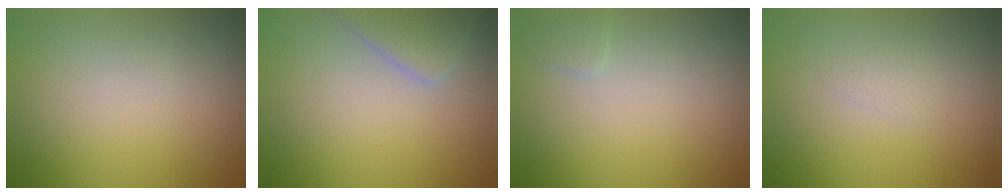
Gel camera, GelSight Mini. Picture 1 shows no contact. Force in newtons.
{"total": 2.8, "press": 2.8, "slide": 0.2}
{"total": 0.8, "press": 0.8, "slide": 0.1}
{"total": 0.6, "press": 0.6, "slide": 0.0}